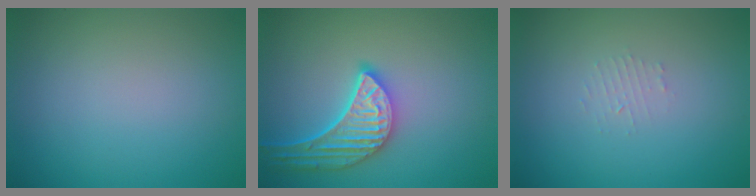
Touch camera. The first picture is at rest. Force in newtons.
{"total": 5.1, "press": 4.2, "slide": 2.9}
{"total": 0.9, "press": 0.9, "slide": 0.2}